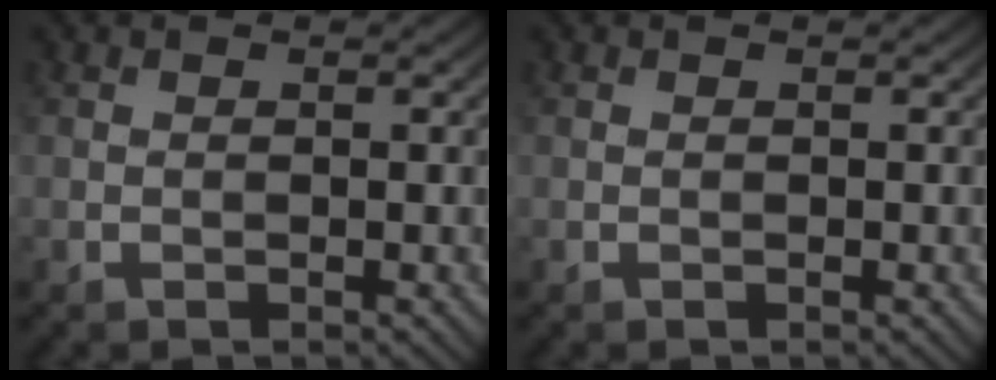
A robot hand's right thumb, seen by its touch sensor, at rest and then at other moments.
{"total": 0.0}